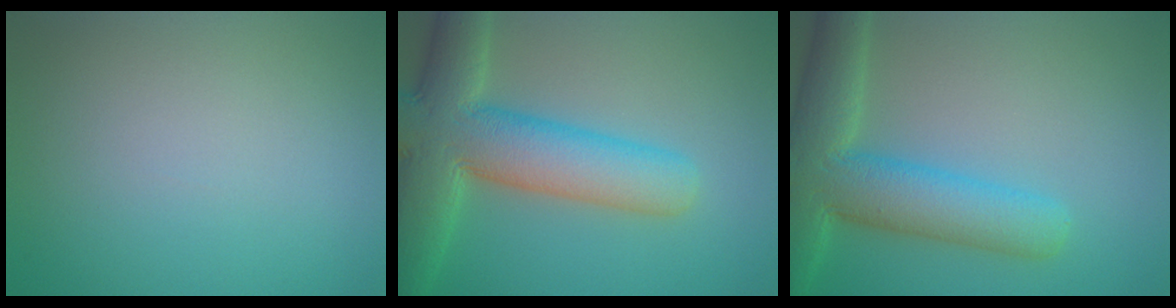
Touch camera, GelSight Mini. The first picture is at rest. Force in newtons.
{"total": 10.9, "press": 10.9, "slide": 0.6}
{"total": 9.2, "press": 9.2, "slide": 0.5}